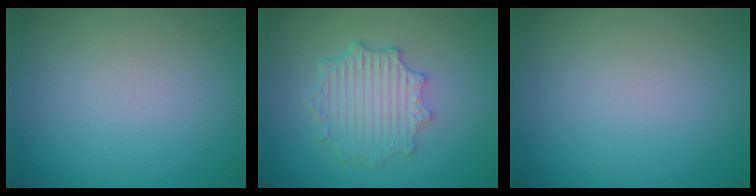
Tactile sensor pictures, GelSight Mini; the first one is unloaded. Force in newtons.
{"total": 4.3, "press": 3.5, "slide": 2.4}
{"total": 0.0}